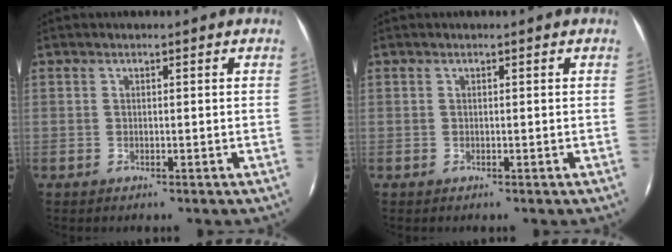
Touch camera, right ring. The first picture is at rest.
{"total": 0.0}